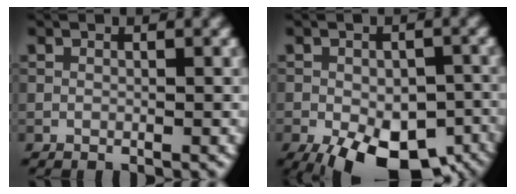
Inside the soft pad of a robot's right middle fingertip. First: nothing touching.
{"total": 11.9, "force": [-5.9, 6.0, 8.3], "torque": [-0.129, -0.038, -0.080]}